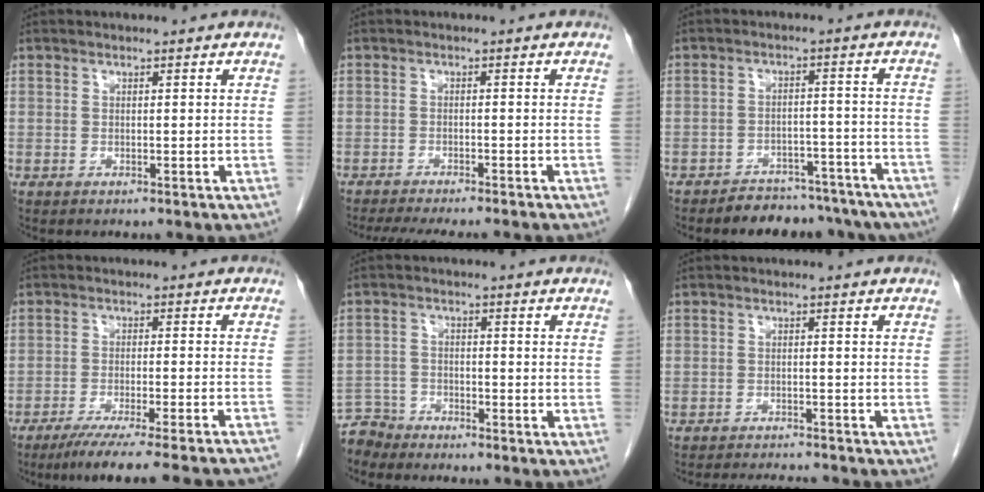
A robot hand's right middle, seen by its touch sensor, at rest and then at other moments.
{"total": 7.1, "force": [-6.0, -0.6, 3.8], "torque": [-0.049, -0.016, -0.094]}
{"total": 12.3, "force": [-10.6, 5.4, 3.2], "torque": [-0.021, 0.018, -0.123]}
{"total": 19.1, "force": [-17.2, -0.7, 8.2], "torque": [-0.082, -0.040, -0.232]}
{"total": 3.9, "force": [-3.6, 0.8, -1.0], "torque": [0.023, -0.005, -0.069]}
{"total": 7.2, "force": [-6.9, 0.5, 2.0], "torque": [-0.030, -0.008, -0.098]}